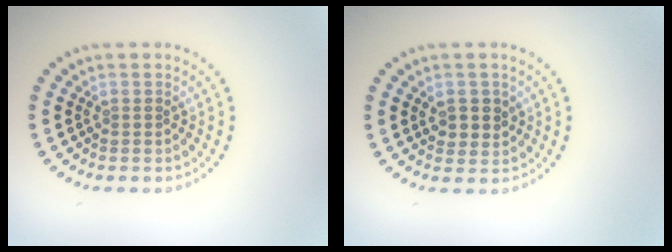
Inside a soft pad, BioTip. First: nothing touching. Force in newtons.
{"total": 2.3, "press": 2.2, "slide": 0.6}